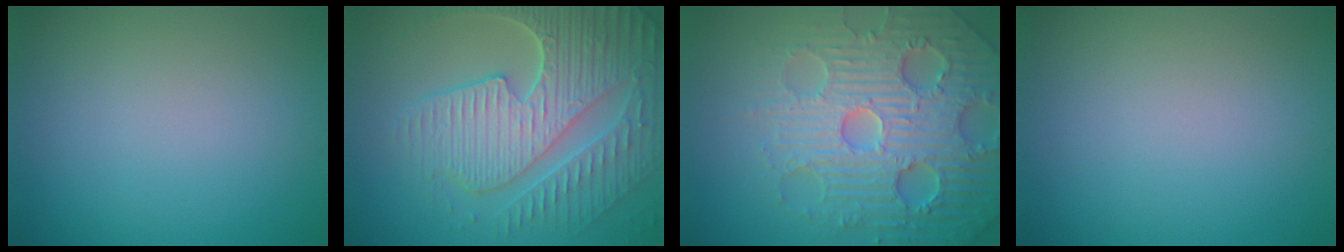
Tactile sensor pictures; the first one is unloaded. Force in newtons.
{"total": 8.8, "press": 6.4, "slide": 6.1}
{"total": 7.9, "press": 7.7, "slide": 1.6}
{"total": 0.0}